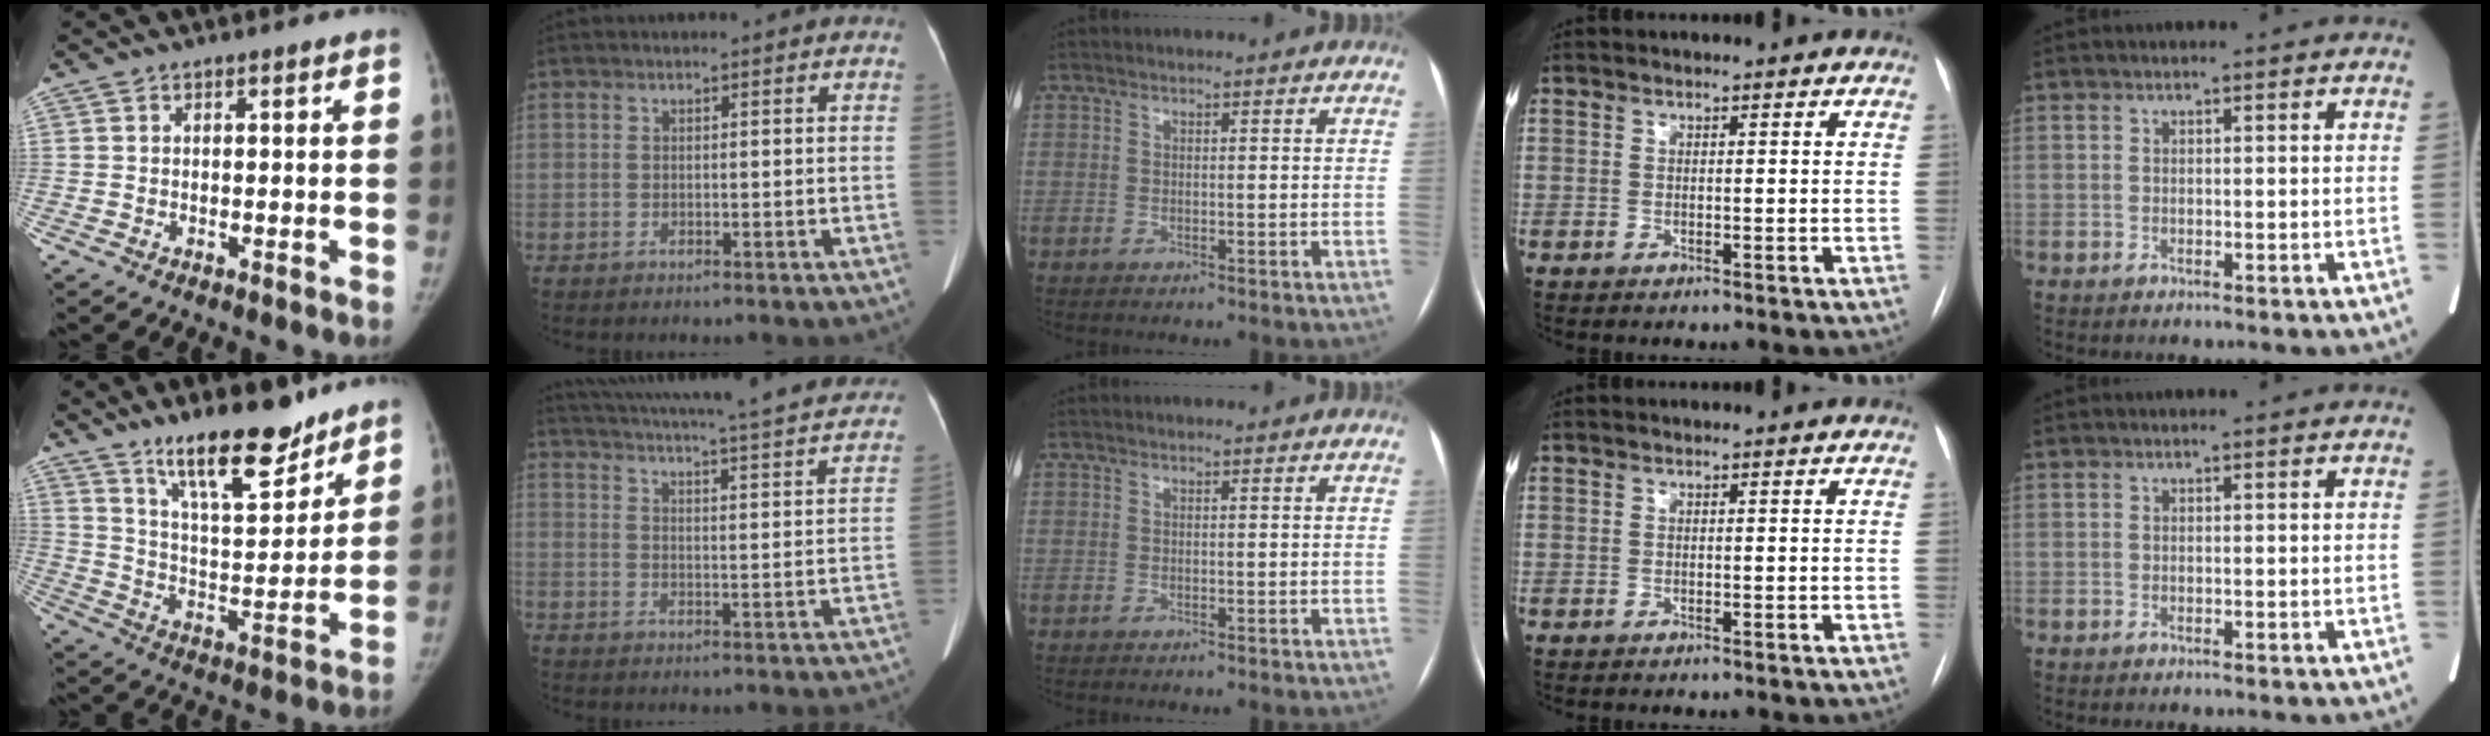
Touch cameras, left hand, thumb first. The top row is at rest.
{"thumb": {"total": 15.6, "force": [11.9, 4.5, 9.1], "torque": [-0.115, -0.086, 0.204]}, "index": {"total": 28.8, "force": [26.5, 2.8, 11.1], "torque": [-0.190, -0.040, 0.327]}}